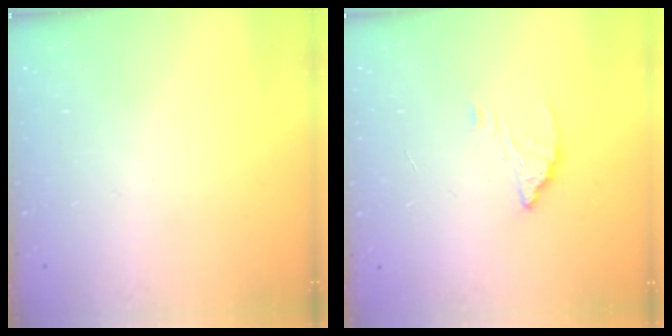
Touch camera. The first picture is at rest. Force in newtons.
{"total": 3.0, "press": 3.0, "slide": 0.2}